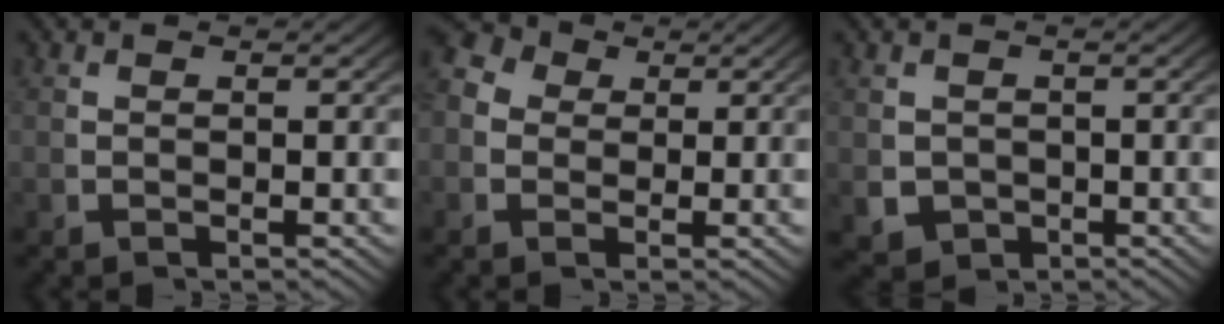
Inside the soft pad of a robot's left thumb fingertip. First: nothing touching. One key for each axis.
{"total": 6.5, "fx": 1.7, "fy": 5.3, "fz": 3.2, "tx": -0.064, "ty": 0.003, "tz": 0.014}
{"total": 5.2, "fx": -1.4, "fy": 4.6, "fz": 2.1, "tx": -0.049, "ty": -0.032, "tz": -0.011}